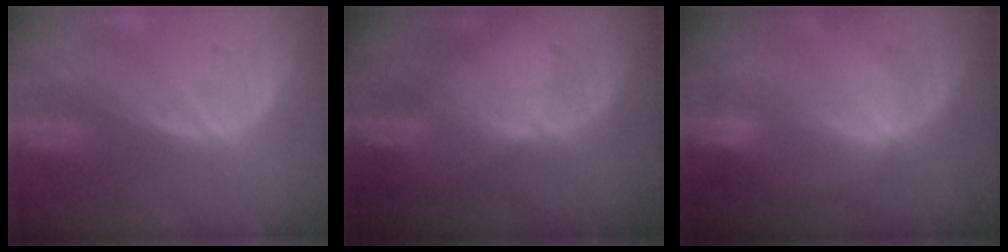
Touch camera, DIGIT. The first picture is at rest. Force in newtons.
{"total": 2.0, "press": 1.6, "slide": 1.3}
{"total": 2.1, "press": 1.7, "slide": 1.2}